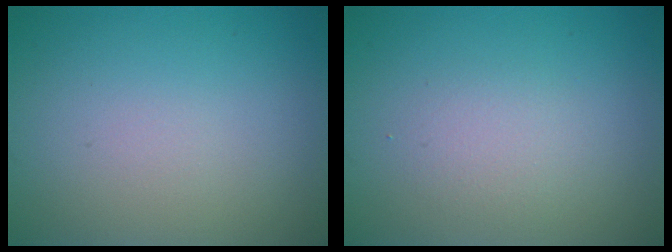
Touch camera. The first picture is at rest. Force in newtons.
{"total": 1.7, "press": 1.7, "slide": 0.2}